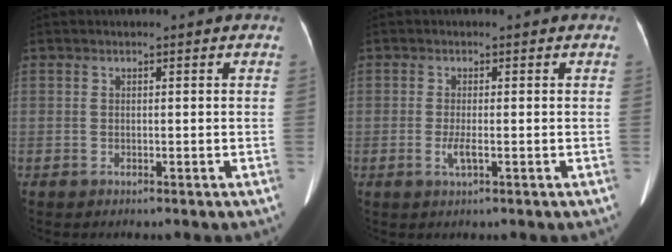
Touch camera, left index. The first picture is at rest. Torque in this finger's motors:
{"motor_torque": [0.44, 0.24, 0.19, 0.03]}